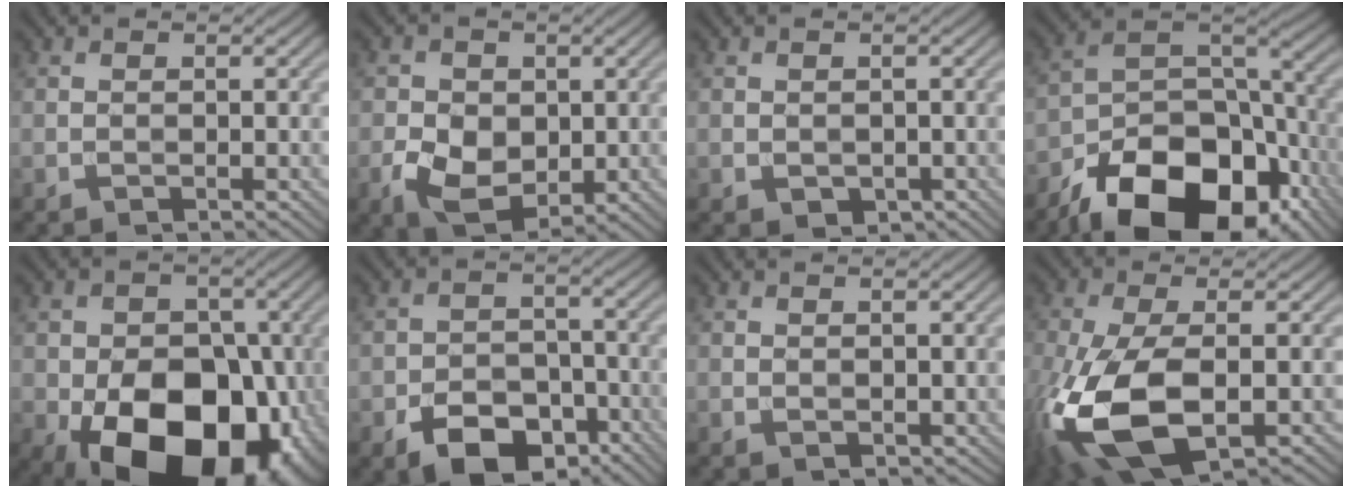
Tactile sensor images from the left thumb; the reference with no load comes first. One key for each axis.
{"total": 6.3, "fx": -0.7, "fy": 4.8, "fz": 4.1, "tx": -0.083, "ty": -0.005, "tz": -0.015}
{"total": 1.3, "fx": -0.2, "fy": 1.1, "fz": 0.7, "tx": -0.017, "ty": -0.011, "tz": 0.003}
{"total": 17.4, "fx": -10.9, "fy": 9.3, "fz": 10.0, "tx": -0.187, "ty": -0.032, "tz": -0.176}
{"total": 20.4, "fx": -7.5, "fy": 14.3, "fz": 12.4, "tx": -0.146, "ty": -0.044, "tz": -0.138}
{"total": 8.5, "fx": -4.9, "fy": 5.2, "fz": 4.6, "tx": -0.081, "ty": -0.013, "tz": -0.083}
{"total": 0.9, "fx": 0.7, "fy": 0.6, "fz": 0.3, "tx": -0.006, "ty": -0.005, "tz": 0.018}
{"total": 14.9, "fx": -3.7, "fy": 7.3, "fz": 12.4, "tx": -0.318, "ty": -0.034, "tz": -0.059}